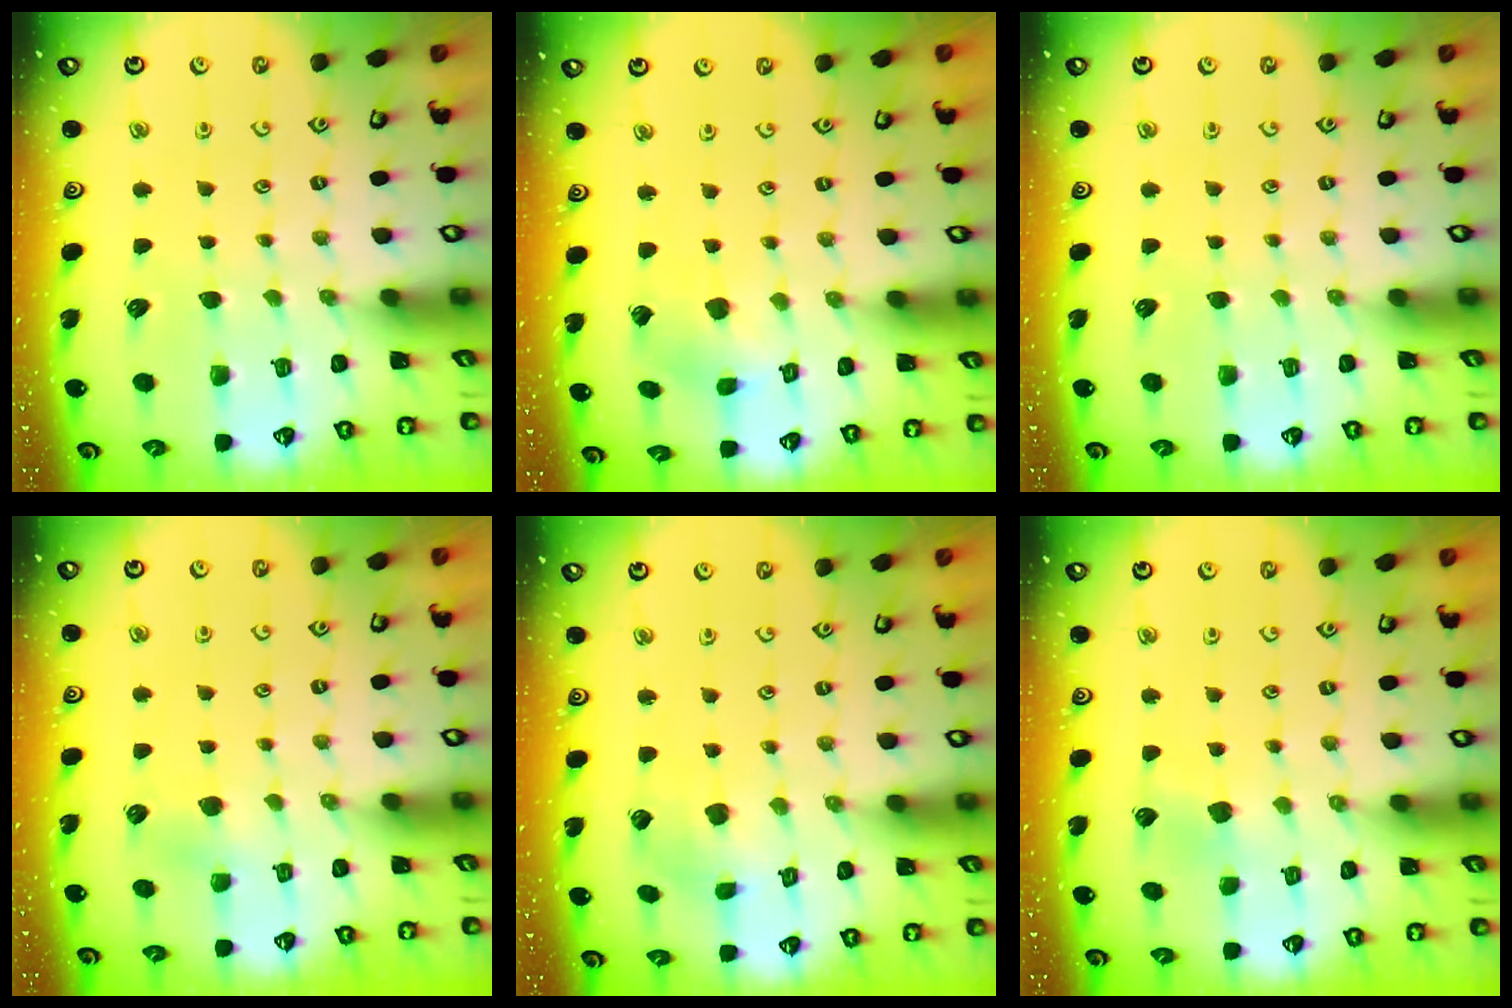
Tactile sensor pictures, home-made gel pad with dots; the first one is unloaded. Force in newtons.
{"total": 3.8, "press": 3.8, "slide": 0.2}
{"total": 0.0}
{"total": 2.6, "press": 2.6, "slide": 0.5}
{"total": 3.0, "press": 3.0, "slide": 0.2}
{"total": 4.4, "press": 4.4, "slide": 0.3}